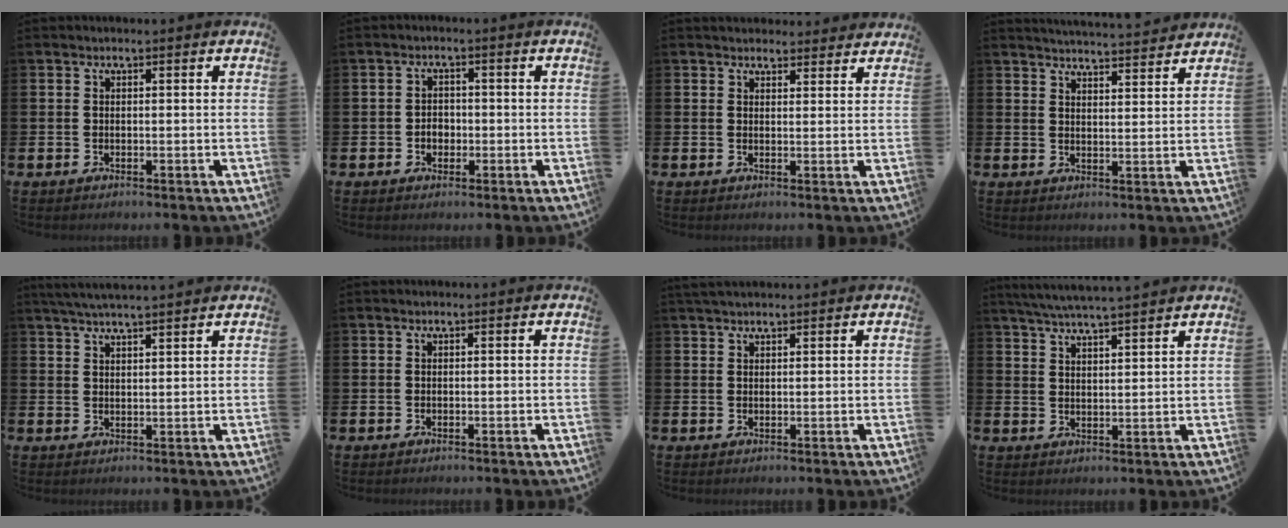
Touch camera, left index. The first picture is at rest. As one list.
[{"total": 2.2, "force": [-0.5, 1.8, 1.1], "torque": [-0.007, 0.000, -0.017]}, {"total": 2.9, "force": [2.7, 0.8, -0.1], "torque": [0.008, -0.012, 0.049]}, {"total": 4.5, "force": [4.5, -0.1, 0.0], "torque": [-0.007, -0.033, 0.079]}, {"total": 4.0, "force": [3.8, 0.0, 1.2], "torque": [-0.027, -0.009, 0.069]}, {"total": 0.0}, {"total": 1.9, "force": [1.8, 0.5, 0.6], "torque": [-0.004, -0.001, 0.030]}, {"total": 5.1, "force": [4.9, -0.3, 1.3], "torque": [-0.042, -0.022, 0.089]}]